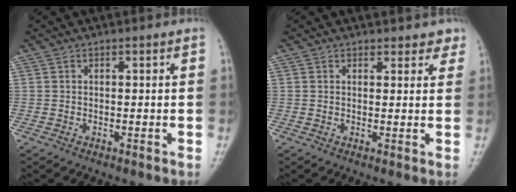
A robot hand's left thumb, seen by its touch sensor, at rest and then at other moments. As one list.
[{"total": 2.6, "force": [2.3, 1.3, 0.5], "torque": [0.023, -0.011, 0.018]}]